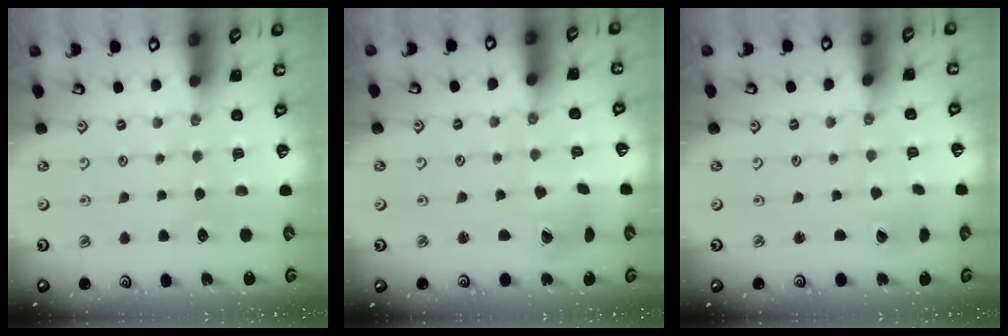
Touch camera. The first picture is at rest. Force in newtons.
{"total": 3.7, "press": 3.7, "slide": 0.5}
{"total": 0.0}